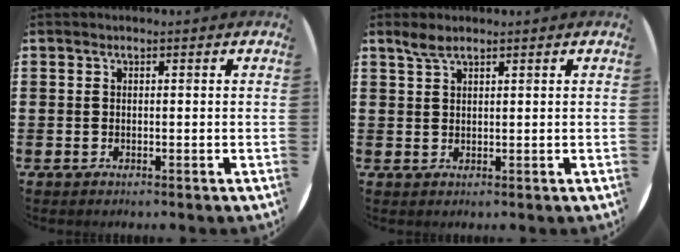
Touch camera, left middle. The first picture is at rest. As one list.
[{"total": 2.1, "force": [1.7, 0.5, 1.1], "torque": [-0.026, 0.003, 0.031]}]